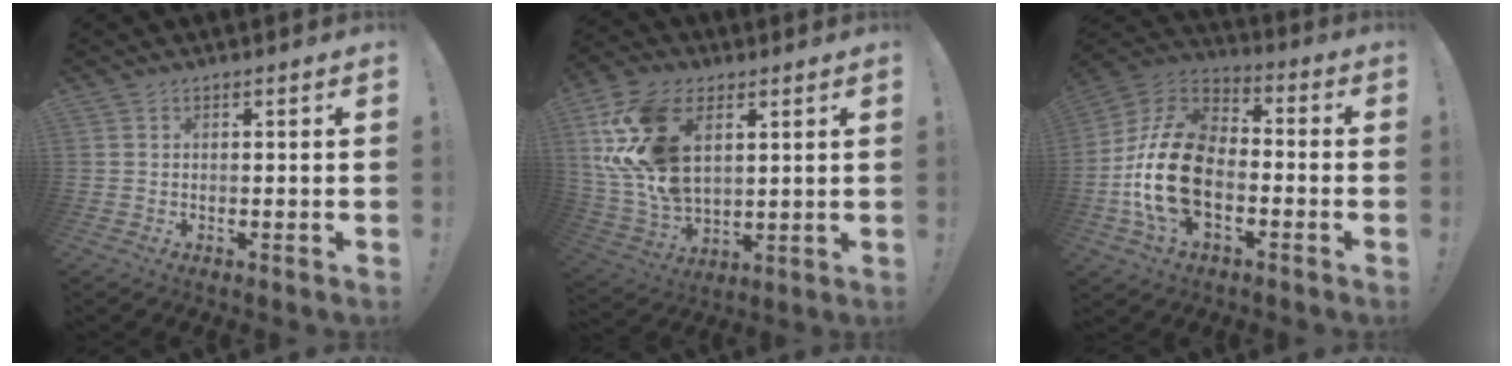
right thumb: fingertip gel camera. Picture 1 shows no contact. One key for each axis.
{"total": 20.2, "fx": 6.6, "fy": 13.1, "fz": 13.9, "tx": -0.292, "ty": -0.024, "tz": 0.125}
{"total": 21.9, "fx": -4.7, "fy": 13.8, "fz": 16.3, "tx": -0.315, "ty": 0.037, "tz": -0.067}